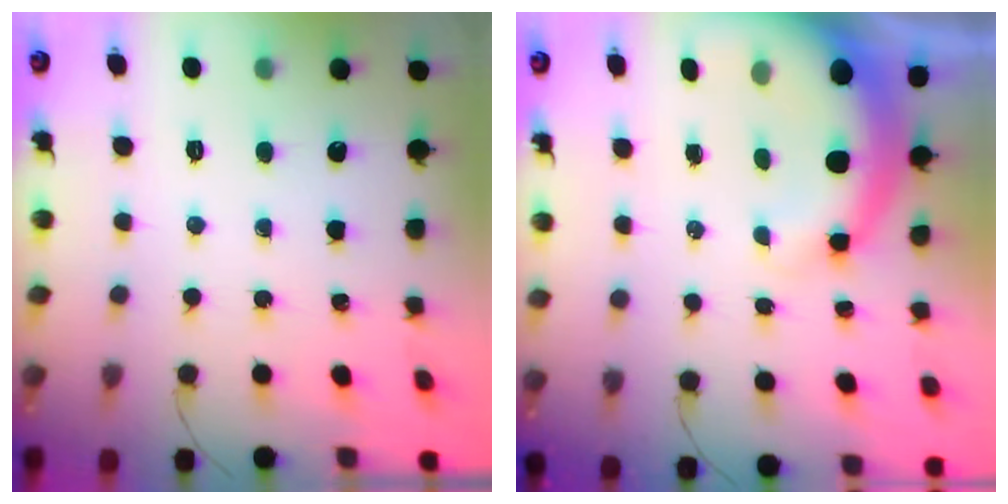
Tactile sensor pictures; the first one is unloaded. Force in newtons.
{"total": 9.0, "press": 8.8, "slide": 1.9}